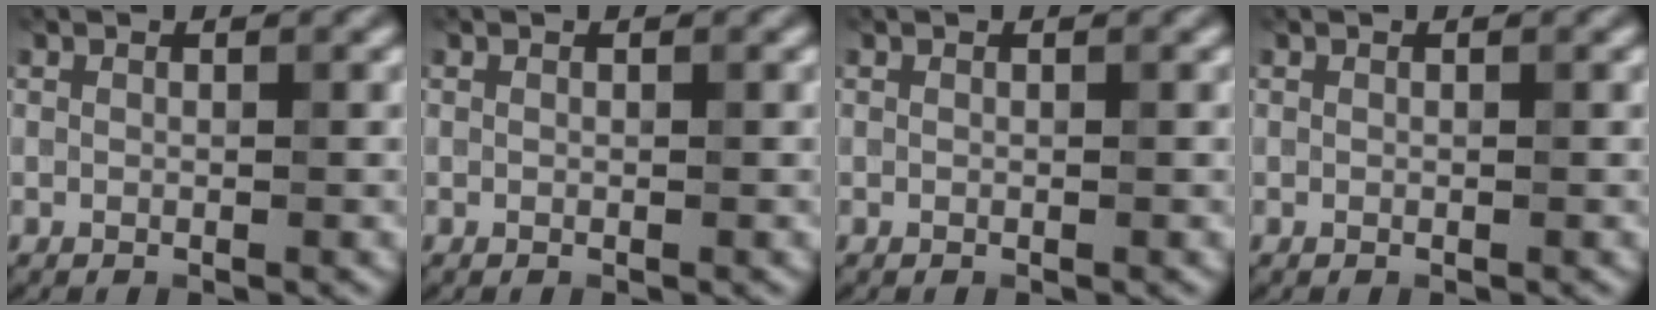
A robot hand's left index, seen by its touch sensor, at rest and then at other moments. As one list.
[{"total": 0.0}, {"total": 0.0}, {"total": 0.0}]